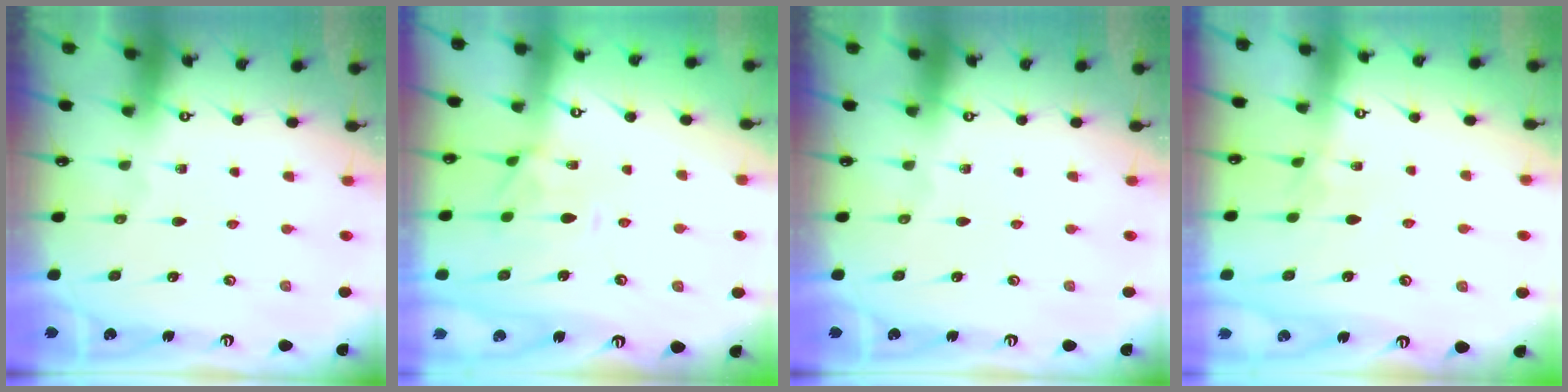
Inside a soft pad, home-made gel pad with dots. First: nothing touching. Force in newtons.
{"total": 1.8, "press": 1.5, "slide": 1.0}
{"total": 0.0}
{"total": 2.5, "press": 2.5, "slide": 0.4}